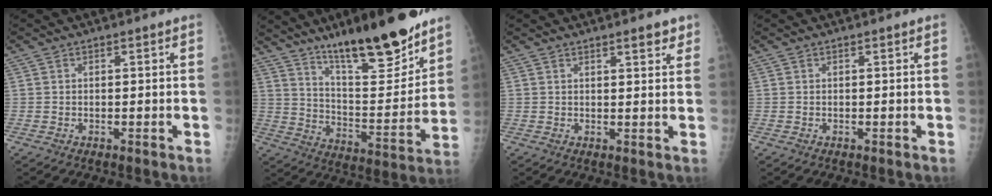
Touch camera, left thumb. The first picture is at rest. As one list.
[{"total": 22.0, "force": [16.2, 4.8, 14.0], "torque": [-0.188, -0.097, 0.267]}, {"total": 3.3, "force": [2.5, 0.9, 2.0], "torque": [-0.013, -0.015, 0.032]}, {"total": 0.0}]